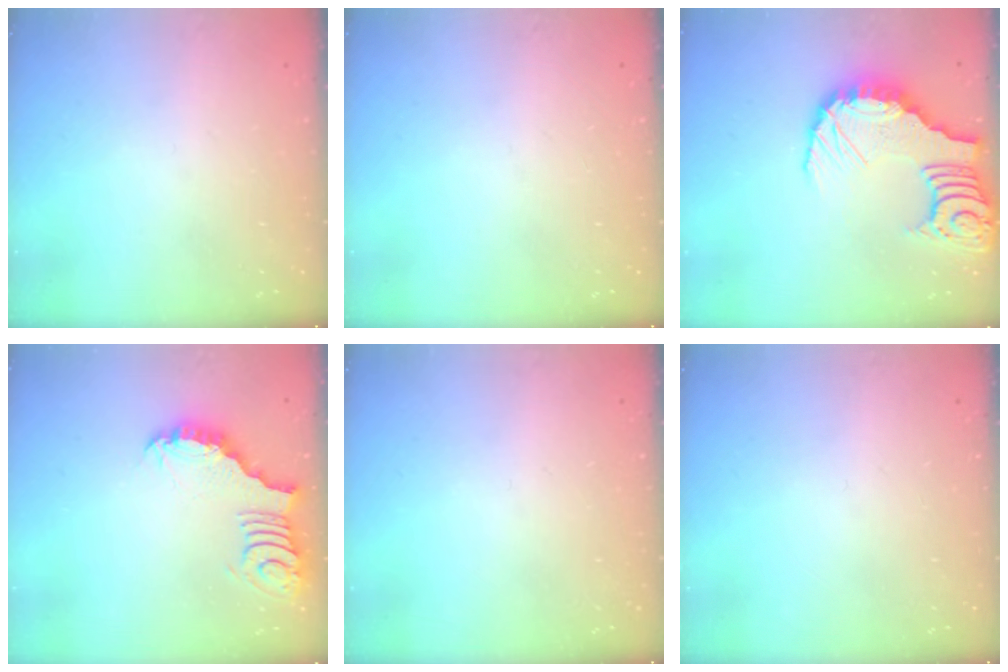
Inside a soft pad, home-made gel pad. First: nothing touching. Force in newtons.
{"total": 0.0}
{"total": 13.9, "press": 13.8, "slide": 1.7}
{"total": 3.9, "press": 3.8, "slide": 0.8}
{"total": 0.0}
{"total": 0.0}